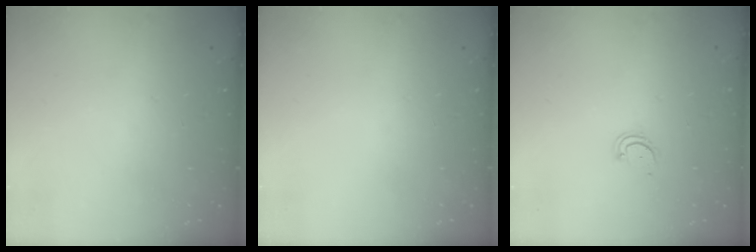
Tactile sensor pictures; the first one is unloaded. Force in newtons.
{"total": 0.0}
{"total": 2.3, "press": 2.3, "slide": 0.2}